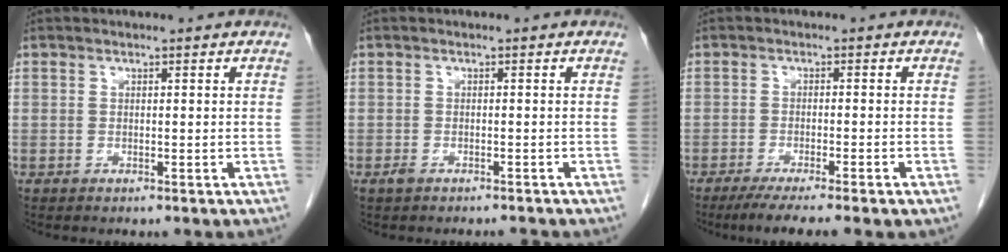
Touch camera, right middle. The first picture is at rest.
{"total": 1.8, "force": [-1.5, 0.4, 0.8], "torque": [-0.021, -0.003, -0.022]}
{"total": 7.8, "force": [-5.8, 0.0, 5.1], "torque": [-0.068, -0.017, -0.086]}